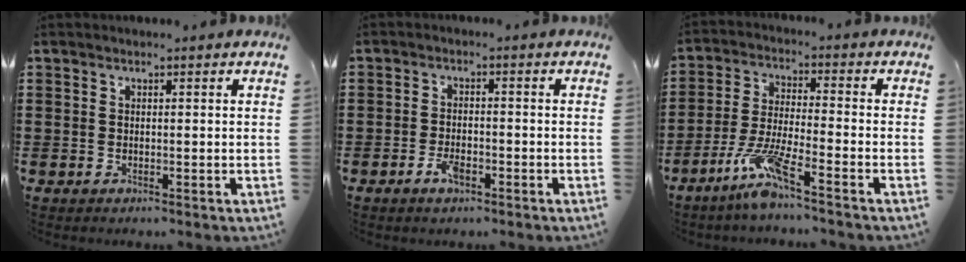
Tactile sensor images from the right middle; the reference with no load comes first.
{"total": 3.2, "force": [-1.8, 1.2, 2.3], "torque": [-0.046, 0.001, -0.036]}
{"total": 7.9, "force": [-5.5, 0.6, 5.6], "torque": [-0.122, -0.009, -0.104]}